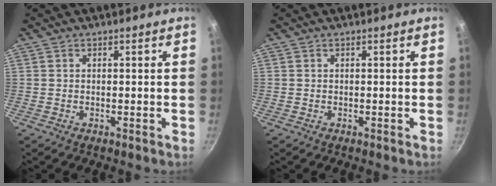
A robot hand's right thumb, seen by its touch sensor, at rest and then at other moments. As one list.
[{"total": 0.0}]